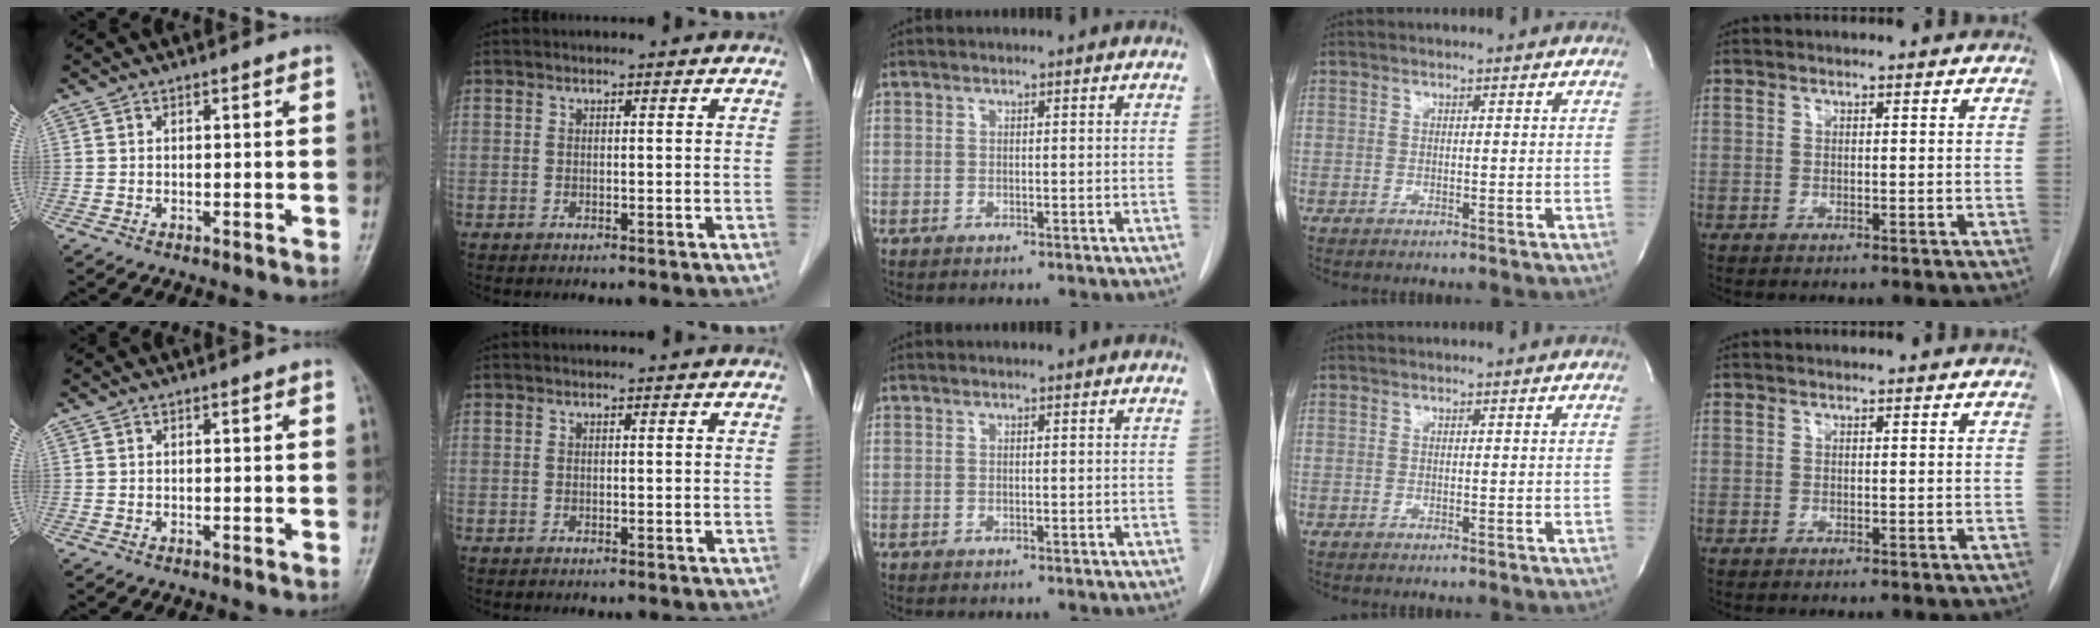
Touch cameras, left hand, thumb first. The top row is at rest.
{}